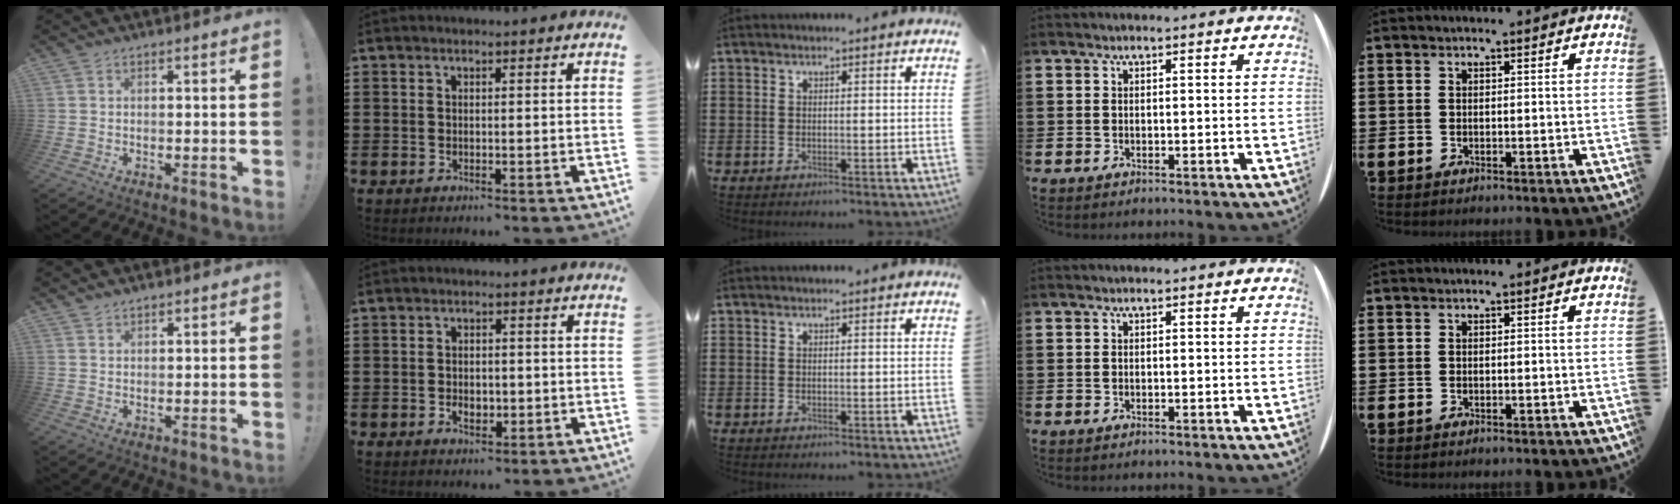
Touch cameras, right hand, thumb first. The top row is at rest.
{"thumb": {"total": 1.1, "force": [0.9, 0.5, 0.1], "torque": [0.003, -0.005, 0.017]}, "index": {"total": 2.5, "force": [-0.7, 1.6, 1.8], "torque": [-0.030, -0.005, -0.014]}}